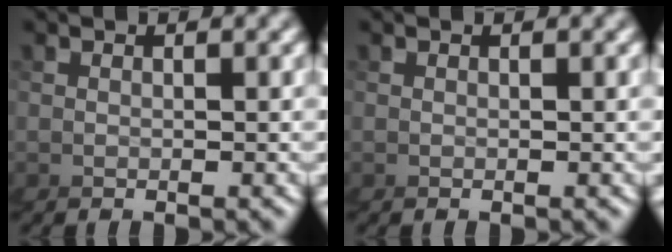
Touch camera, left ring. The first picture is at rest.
{"total": 0.0}